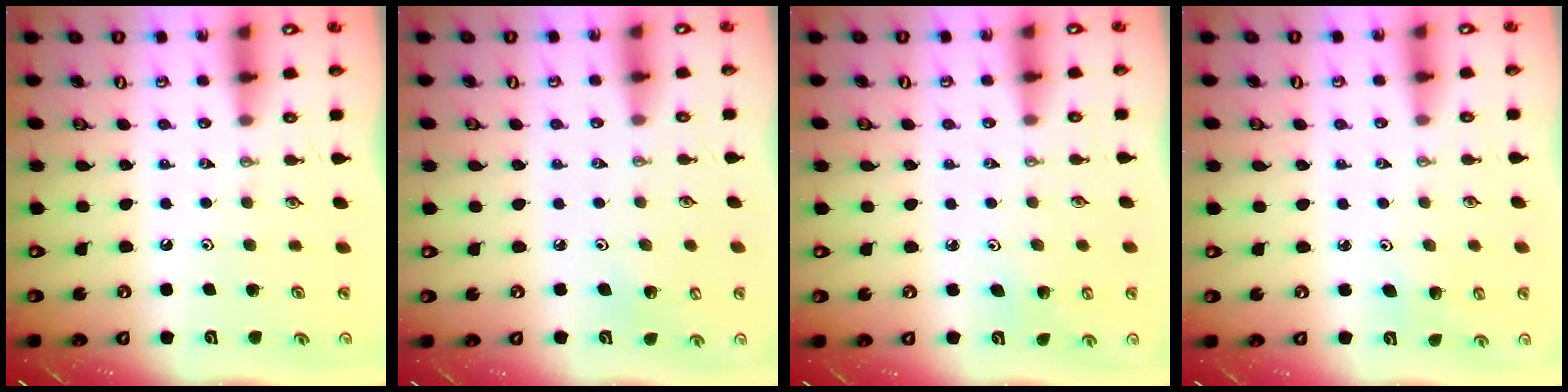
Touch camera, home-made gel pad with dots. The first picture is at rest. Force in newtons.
{"total": 2.8, "press": 2.7, "slide": 0.7}
{"total": 2.3, "press": 2.3, "slide": 0.2}
{"total": 2.9, "press": 2.8, "slide": 0.8}